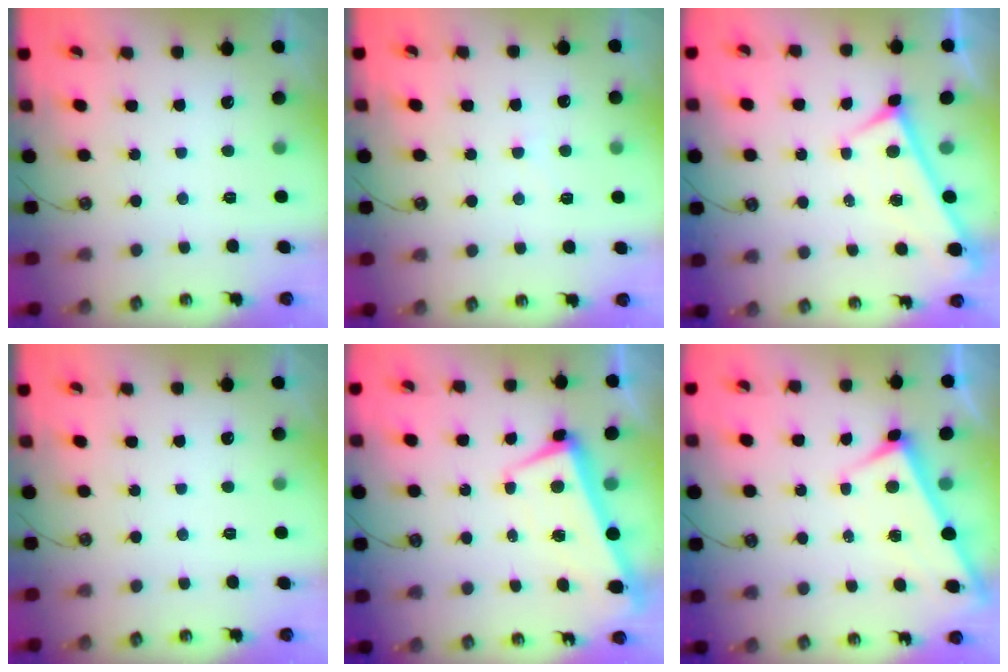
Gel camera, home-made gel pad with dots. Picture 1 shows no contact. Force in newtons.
{"total": 3.0, "press": 3.0, "slide": 0.5}
{"total": 0.0}
{"total": 0.0}
{"total": 2.5, "press": 2.5, "slide": 0.4}
{"total": 3.0, "press": 3.0, "slide": 0.0}